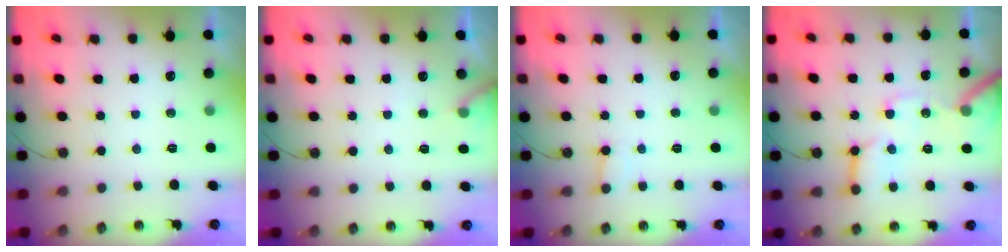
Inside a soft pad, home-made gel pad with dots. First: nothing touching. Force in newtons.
{"total": 7.3, "press": 7.3, "slide": 0.4}
{"total": 4.7, "press": 4.6, "slide": 0.4}
{"total": 15.1, "press": 15.0, "slide": 1.7}